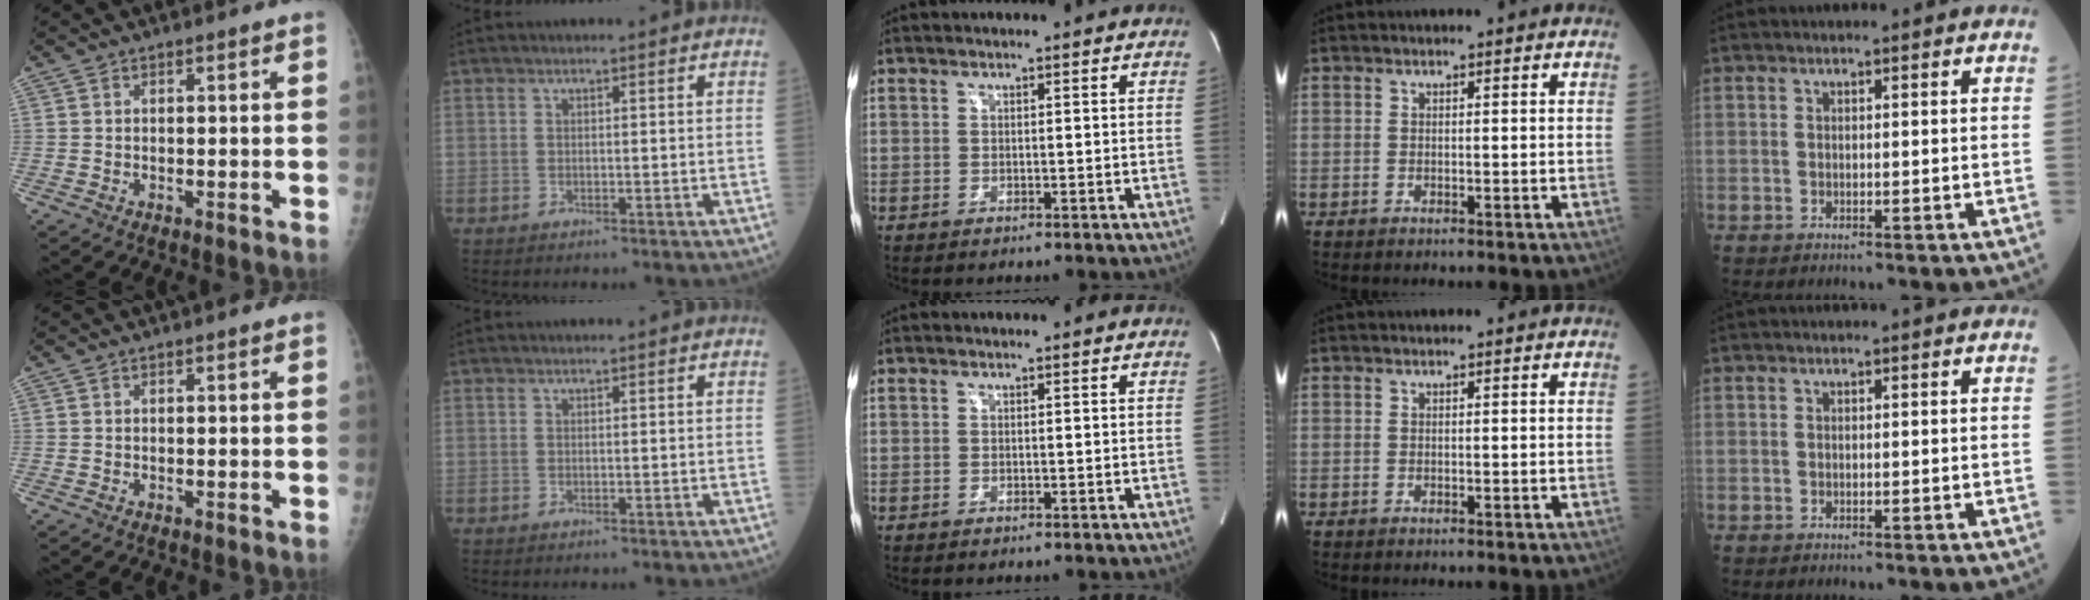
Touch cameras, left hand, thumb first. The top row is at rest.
{}